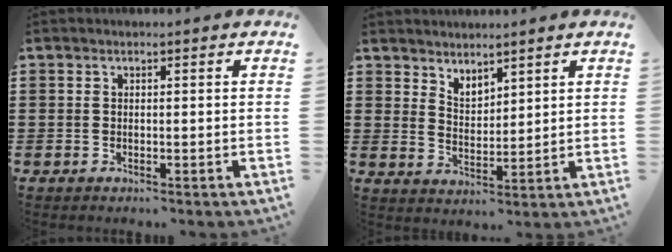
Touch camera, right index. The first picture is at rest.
{"total": 3.0, "force": [2.9, 0.8, -0.3], "torque": [-0.004, -0.007, 0.057]}